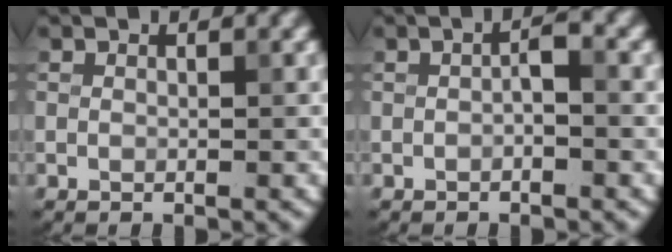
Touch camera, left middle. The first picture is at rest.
{"total": 1.3, "force": [-0.3, 0.4, 1.2], "torque": [-0.024, 0.005, -0.006]}